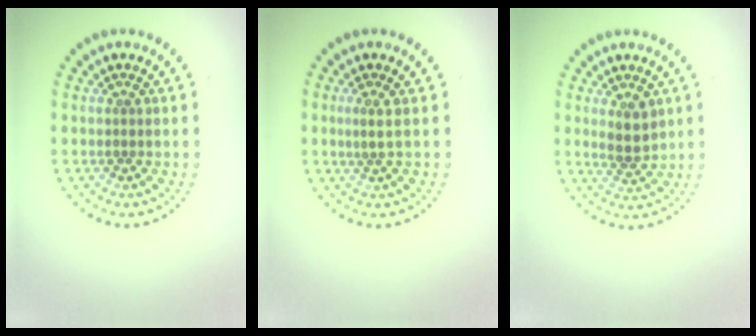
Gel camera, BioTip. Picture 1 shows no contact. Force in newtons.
{"total": 1.1, "press": 0.8, "slide": 0.8}
{"total": 2.6, "press": 2.5, "slide": 0.9}